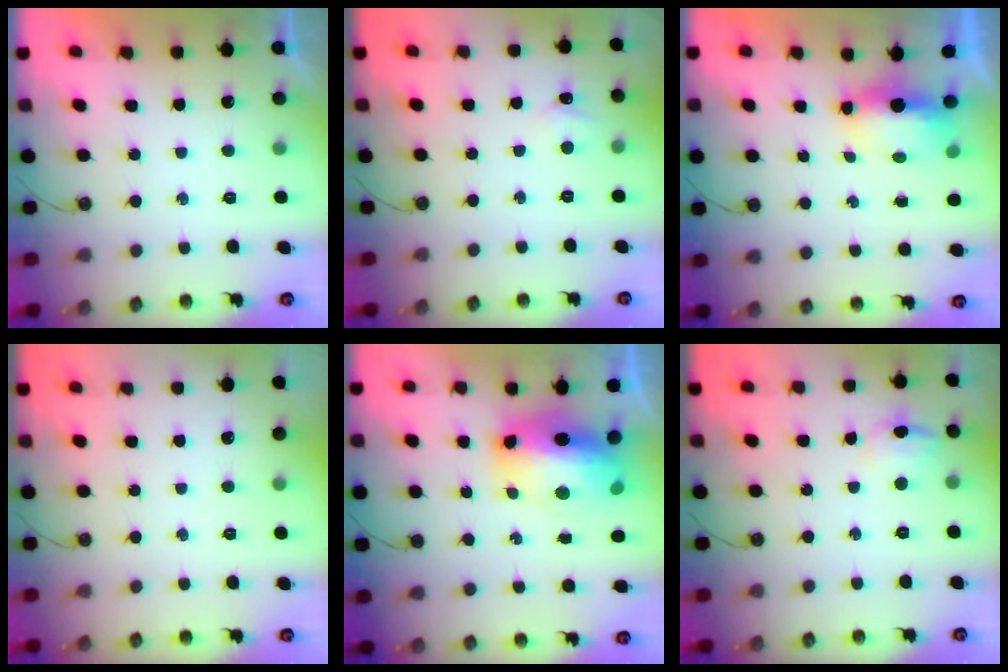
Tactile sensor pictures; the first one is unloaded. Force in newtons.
{"total": 2.8, "press": 2.8, "slide": 0.3}
{"total": 10.8, "press": 7.1, "slide": 8.1}
{"total": 0.0}
{"total": 14.4, "press": 14.3, "slide": 2.1}
{"total": 6.7, "press": 6.4, "slide": 2.0}